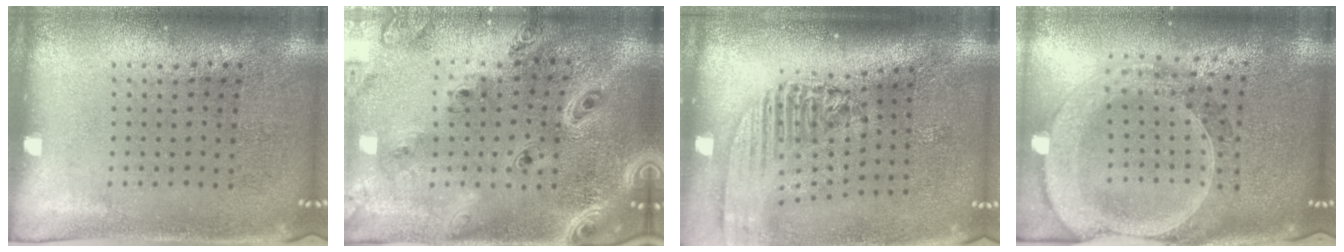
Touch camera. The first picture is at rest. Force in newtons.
{"total": 2.5, "press": 2.3, "slide": 1.1}
{"total": 2.1, "press": 1.7, "slide": 1.3}
{"total": 2.8, "press": 2.4, "slide": 1.4}